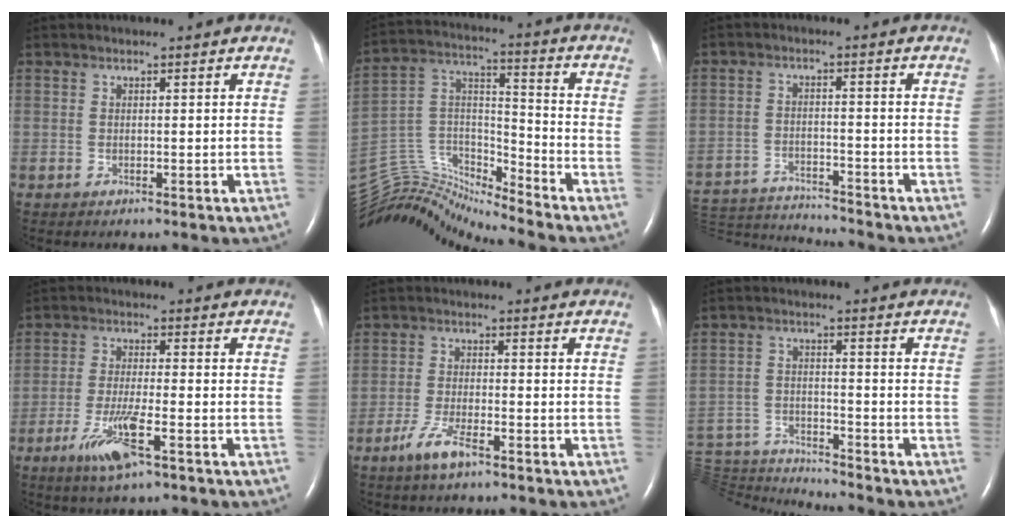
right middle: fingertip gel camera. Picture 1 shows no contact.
{"total": 13.3, "force": [-13.3, -0.3, 1.3], "torque": [-0.028, 0.066, -0.254]}
{"total": 14.6, "force": [-14.2, -0.5, 3.1], "torque": [-0.060, -0.006, -0.228]}
{"total": 7.3, "force": [-3.8, 0.6, 6.2], "torque": [-0.130, -0.015, -0.067]}
{"total": 4.7, "force": [-3.0, 0.8, 3.5], "torque": [-0.082, -0.005, -0.055]}
{"total": 13.9, "force": [-13.6, -0.5, 2.5], "torque": [-0.056, 0.000, -0.232]}